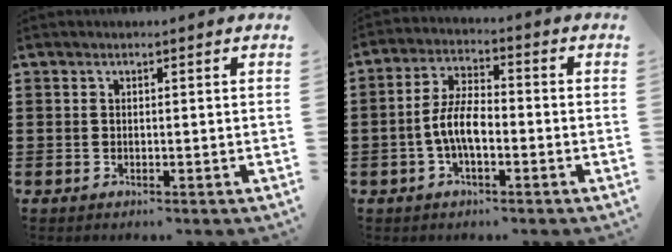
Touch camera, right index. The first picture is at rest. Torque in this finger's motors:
{"motor_torque": [1.45, -0.69, 0.76, 0.21]}